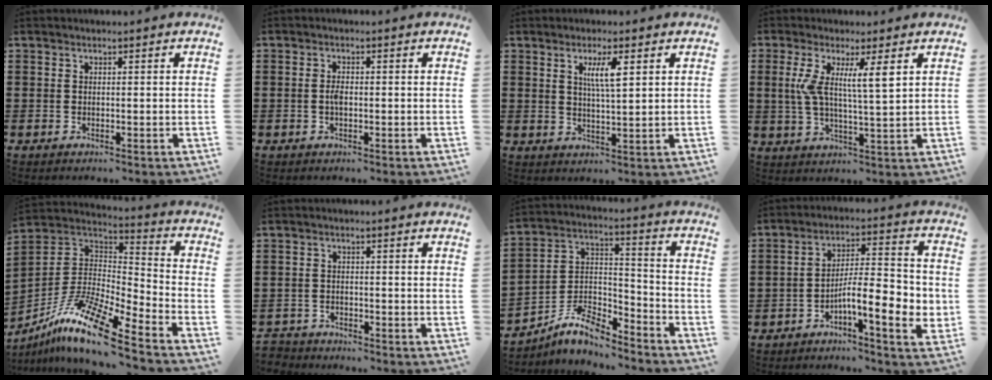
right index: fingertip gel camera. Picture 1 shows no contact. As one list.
[{"total": 1.9, "force": [-0.3, 0.7, 1.7], "torque": [-0.034, 0.001, -0.006]}, {"total": 4.4, "force": [1.7, 0.8, 4.0], "torque": [-0.084, 0.006, 0.026]}, {"total": 6.9, "force": [2.5, 0.9, 6.4], "torque": [-0.133, -0.004, 0.040]}, {"total": 13.4, "force": [-9.7, 1.7, 9.1], "torque": [-0.189, 0.008, -0.190]}, {"total": 2.3, "force": [-2.2, 0.4, -0.2], "torque": [-0.004, 0.001, -0.051]}, {"total": 8.1, "force": [-6.8, 2.5, 3.6], "torque": [-0.089, 0.002, -0.139]}, {"total": 9.1, "force": [-3.2, 2.0, 8.3], "torque": [-0.133, -0.009, -0.058]}]